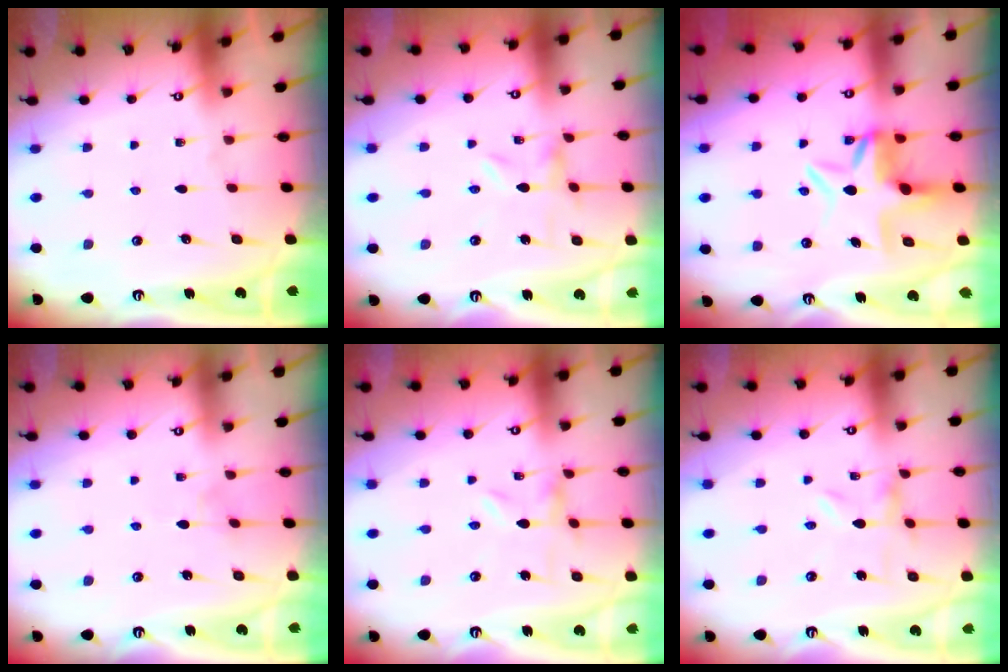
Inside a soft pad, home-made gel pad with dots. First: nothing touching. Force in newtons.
{"total": 0.0}
{"total": 7.1, "press": 7.0, "slide": 0.8}
{"total": 2.5, "press": 2.5, "slide": 0.2}
{"total": 0.0}
{"total": 0.0}